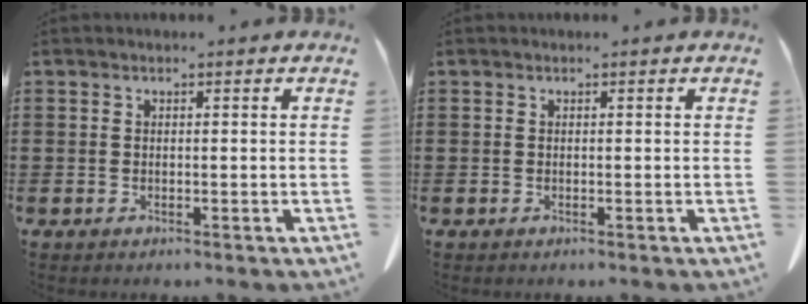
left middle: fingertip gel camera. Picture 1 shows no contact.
{"total": 0.0}